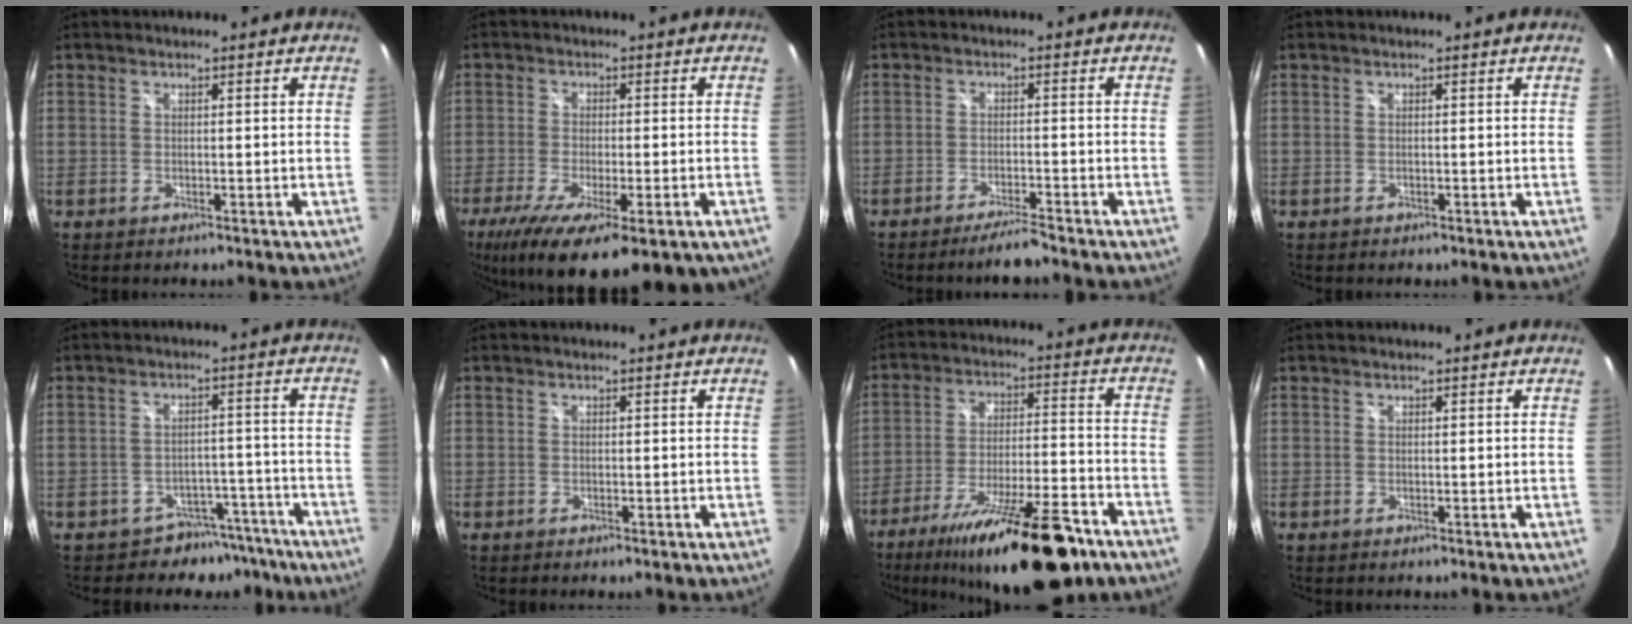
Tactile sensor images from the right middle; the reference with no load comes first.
{"total": 18.2, "force": [-10.2, 5.5, 14.0], "torque": [-0.260, -0.065, -0.151]}
{"total": 4.3, "force": [-3.8, -0.1, 2.0], "torque": [-0.054, -0.003, -0.066]}
{"total": 0.5, "force": [-0.3, 0.4, 0.1], "torque": [-0.002, -0.002, -0.006]}
{"total": 7.3, "force": [-6.1, 4.0, 0.1], "torque": [0.008, 0.032, -0.078]}
{"total": 0.5, "force": [-0.4, 0.2, 0.2], "torque": [-0.005, -0.002, -0.008]}
{"total": 22.5, "force": [-16.2, 5.4, 14.7], "torque": [-0.252, -0.034, -0.245]}
{"total": 0.0}